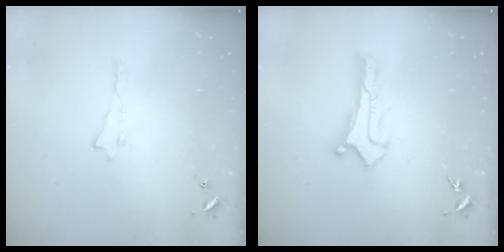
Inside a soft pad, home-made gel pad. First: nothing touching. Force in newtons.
{"total": 0.8, "press": 0.8, "slide": 0.0}